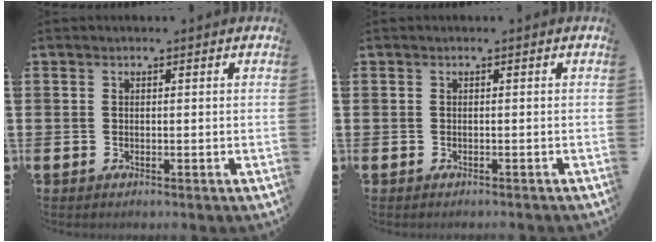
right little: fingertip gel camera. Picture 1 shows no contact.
{"total": 0.0}